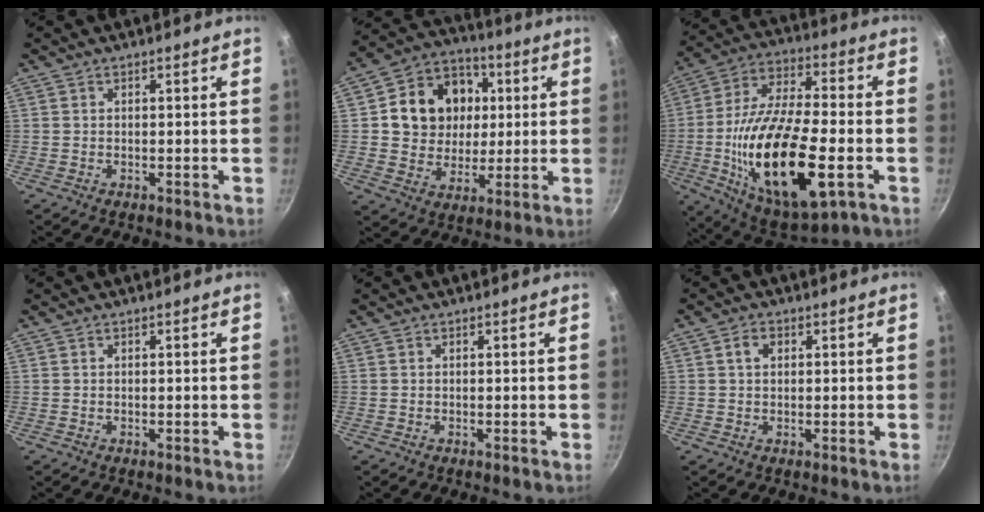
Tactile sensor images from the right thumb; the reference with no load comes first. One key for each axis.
{"total": 15.8, "fx": 2.7, "fy": 13.5, "fz": 7.8, "tx": -0.103, "ty": 0.014, "tz": 0.043}
{"total": 26.1, "fx": -6.1, "fy": 10.6, "fz": 23.1, "tx": -0.424, "ty": 0.016, "tz": -0.102}
{"total": 0.0}
{"total": 0.0}
{"total": 2.6, "fx": 0.7, "fy": 1.9, "fz": 1.6, "tx": -0.020, "ty": 0.004, "tz": 0.009}